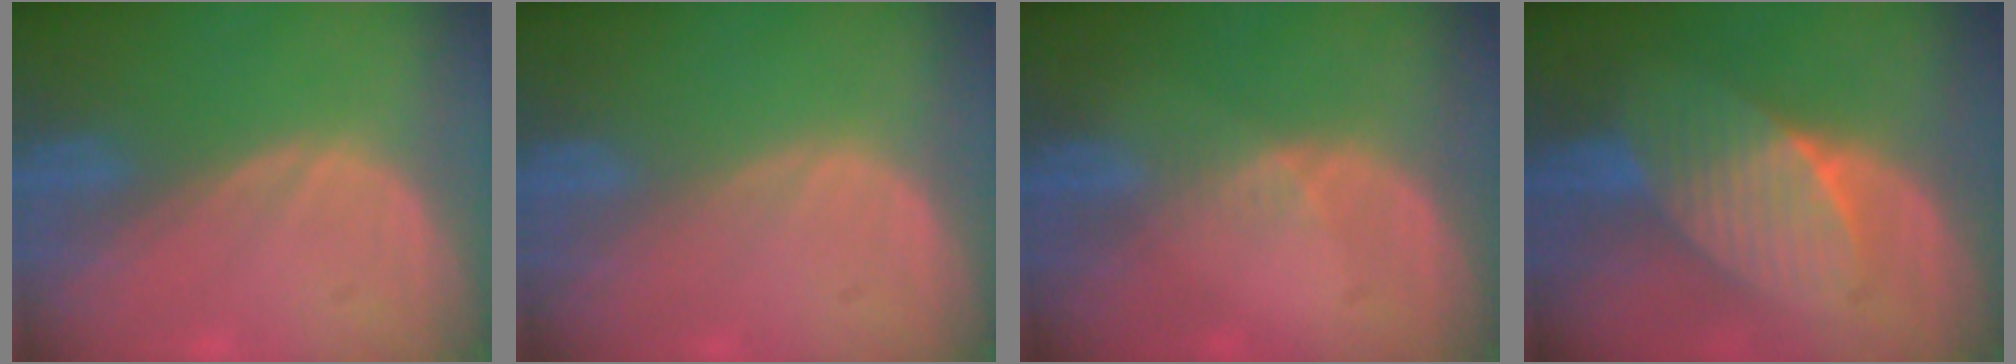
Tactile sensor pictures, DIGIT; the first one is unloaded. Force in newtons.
{"total": 0.0}
{"total": 1.8, "press": 1.2, "slide": 1.3}
{"total": 7.2, "press": 7.0, "slide": 1.8}